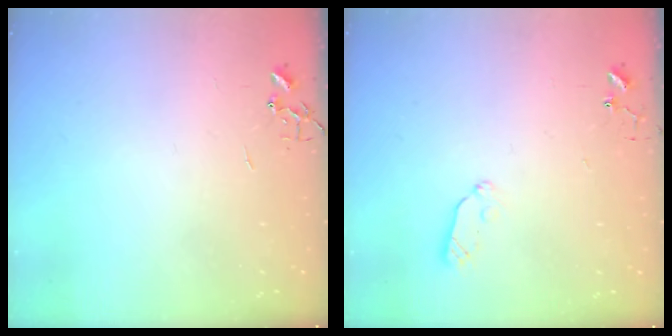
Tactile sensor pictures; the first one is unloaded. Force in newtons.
{"total": 5.9, "press": 5.9, "slide": 0.6}